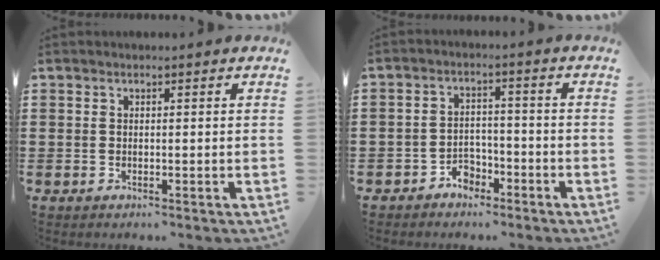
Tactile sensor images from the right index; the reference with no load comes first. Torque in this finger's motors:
{"motor_torque": [2.14, 0.00, 0.00, -0.15]}